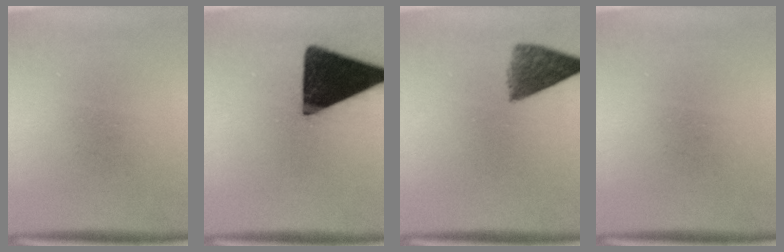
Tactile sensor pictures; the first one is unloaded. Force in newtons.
{"total": 19.2}
{"total": 6.0}
{"total": 0.0}